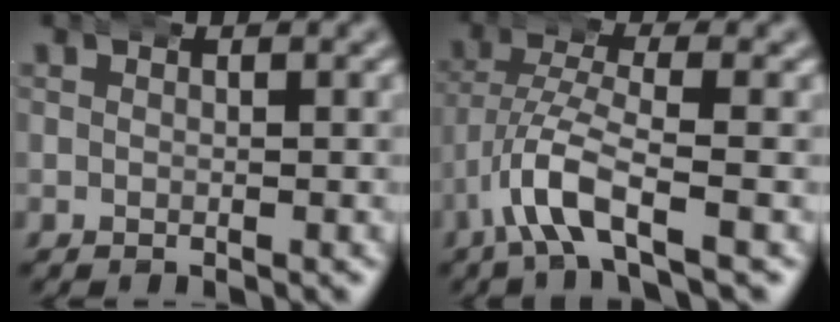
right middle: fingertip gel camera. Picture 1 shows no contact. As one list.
[{"total": 4.7, "force": [-1.7, 1.4, 4.1], "torque": [-0.110, -0.021, -0.016]}]